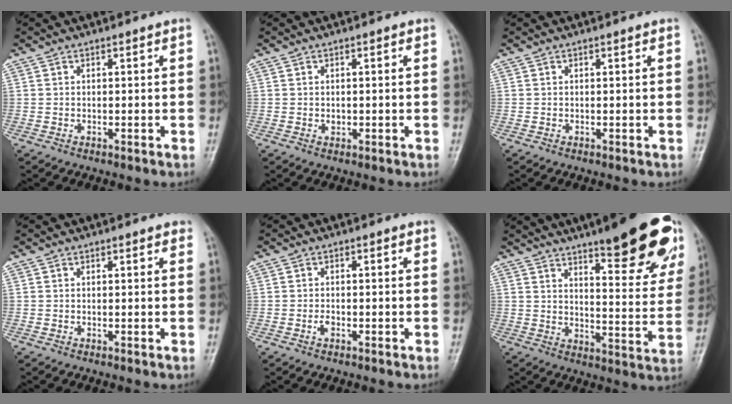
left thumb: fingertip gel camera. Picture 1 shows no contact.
{"total": 1.0, "force": [0.0, 0.8, 0.5], "torque": [-0.002, 0.001, 0.000]}
{"total": 0.0}
{"total": 0.9, "force": [0.6, 0.3, 0.6], "torque": [-0.008, -0.001, 0.004]}
{"total": 1.3, "force": [-0.6, 0.8, 0.9], "torque": [-0.014, 0.001, -0.013]}
{"total": 21.9, "force": [13.9, 5.4, 16.0], "torque": [-0.176, -0.063, 0.184]}